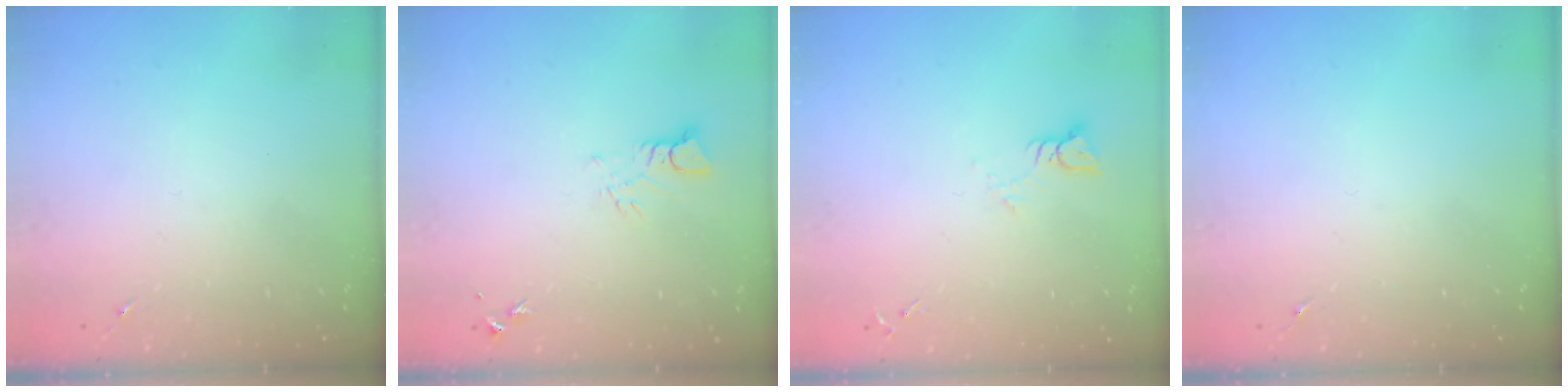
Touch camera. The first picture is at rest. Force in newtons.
{"total": 3.2, "press": 3.2, "slide": 0.2}
{"total": 3.8, "press": 3.8, "slide": 0.4}
{"total": 0.0}